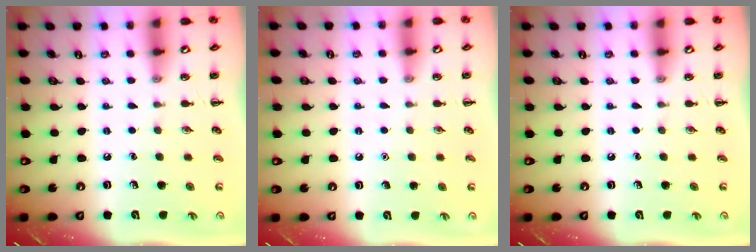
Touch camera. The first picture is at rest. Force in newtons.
{"total": 1.5, "press": 1.5, "slide": 0.1}
{"total": 0.0}